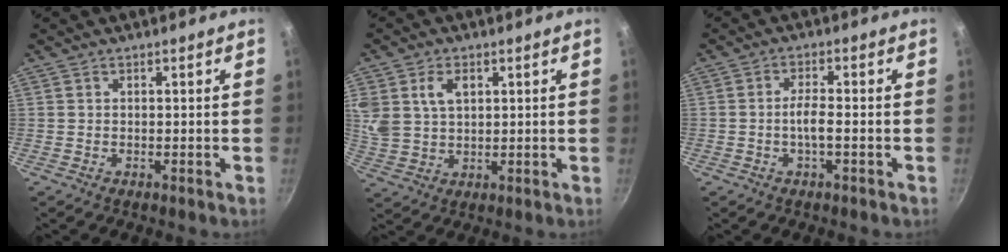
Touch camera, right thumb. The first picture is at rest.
{"total": 9.2, "force": [3.3, 6.4, 5.6], "torque": [-0.103, -0.008, 0.068]}
{"total": 3.5, "force": [-1.0, 0.9, 3.2], "torque": [-0.065, 0.016, -0.023]}